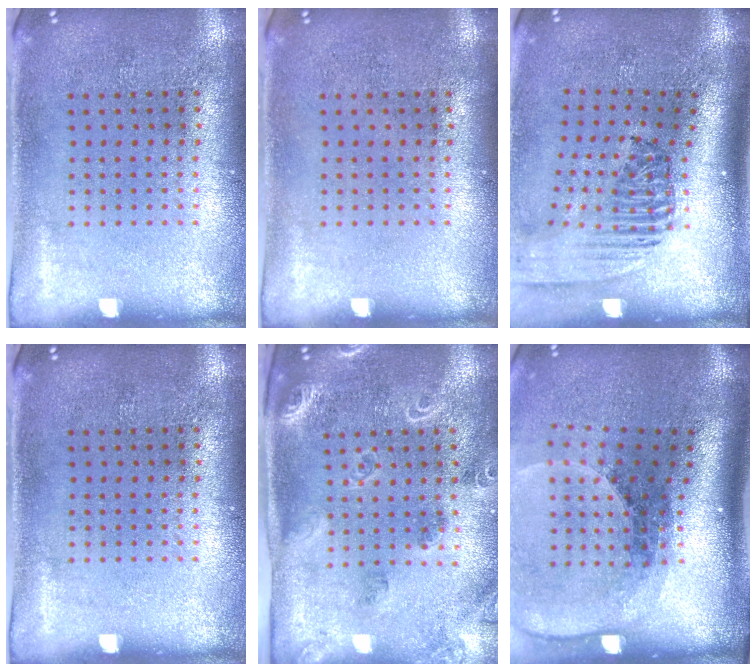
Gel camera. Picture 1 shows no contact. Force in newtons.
{"total": 0.0}
{"total": 2.3, "press": 1.6, "slide": 1.7}
{"total": 0.0}
{"total": 1.9, "press": 1.8, "slide": 0.3}
{"total": 2.7, "press": 1.9, "slide": 1.9}